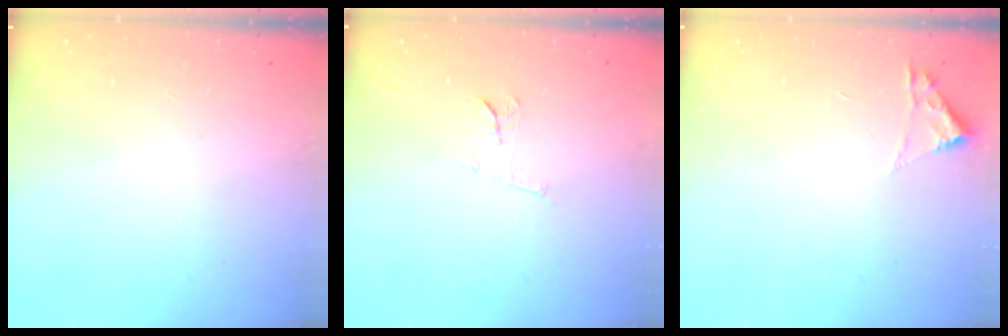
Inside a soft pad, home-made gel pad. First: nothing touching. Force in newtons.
{"total": 5.6, "press": 5.6, "slide": 0.4}
{"total": 1.8, "press": 1.8, "slide": 0.2}